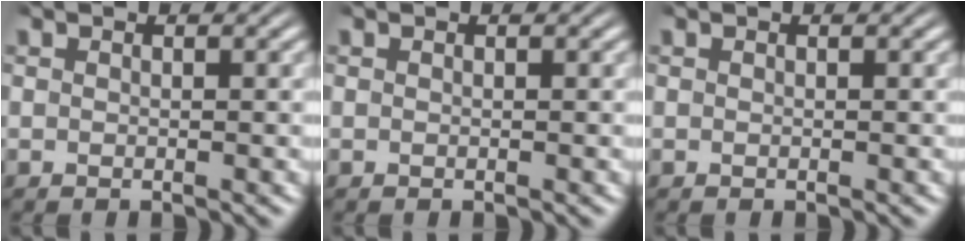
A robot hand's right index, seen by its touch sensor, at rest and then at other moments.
{"total": 0.0}
{"total": 0.0}